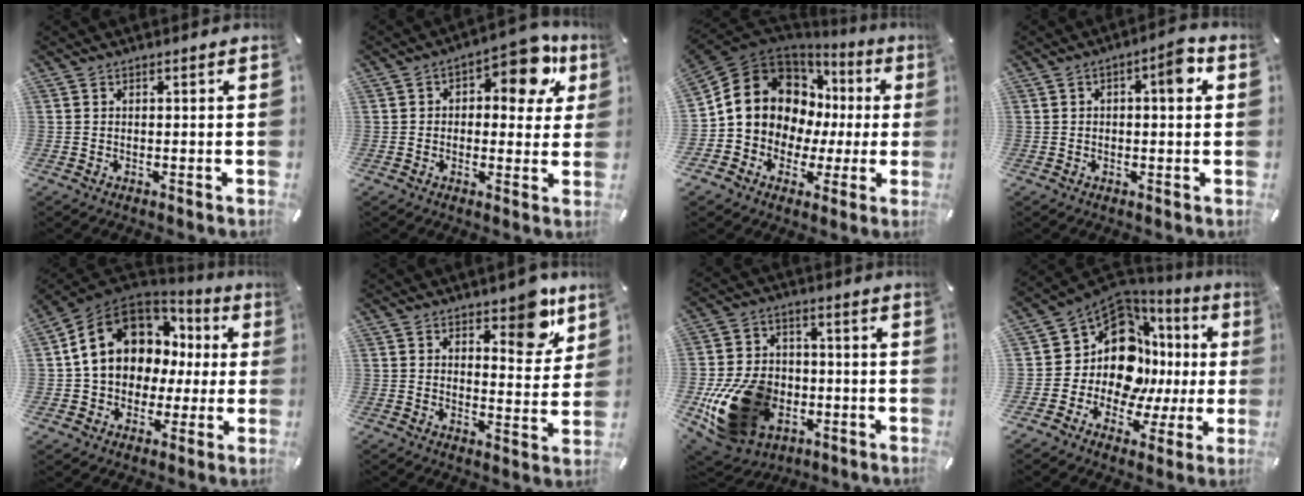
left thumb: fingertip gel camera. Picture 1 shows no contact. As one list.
[{"total": 12.3, "force": [5.0, 6.4, 9.2], "torque": [-0.117, -0.023, 0.082]}, {"total": 14.0, "force": [2.8, 12.4, 5.8], "torque": [-0.103, -0.025, 0.059]}, {"total": 6.4, "force": [1.2, 2.6, 5.7], "torque": [-0.080, 0.004, 0.011]}, {"total": 14.6, "force": [4.3, 11.9, 7.3], "torque": [-0.147, -0.018, 0.084]}, {"total": 9.6, "force": [6.4, 4.5, 5.5], "torque": [-0.045, -0.044, 0.102]}, {"total": 19.9, "force": [-5.8, 14.8, 12.1], "torque": [-0.243, 0.027, -0.085]}, {"total": 15.5, "force": [3.8, 12.0, 9.0], "torque": [-0.172, -0.059, 0.075]}]